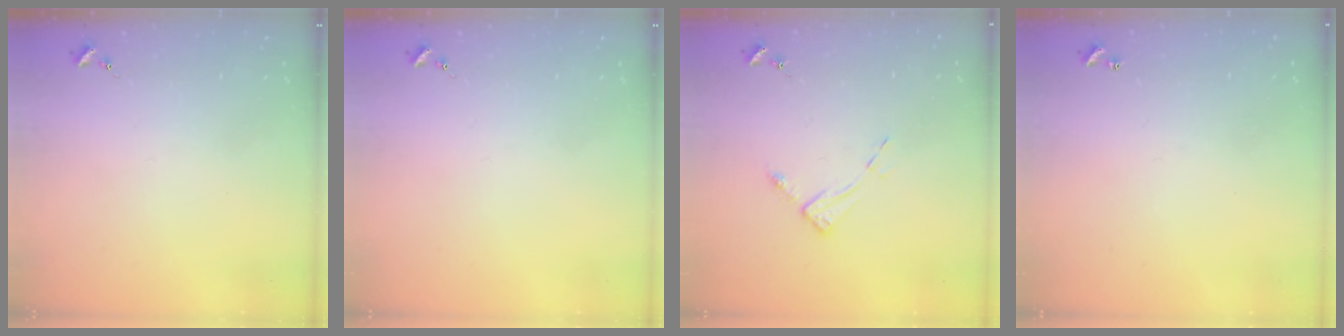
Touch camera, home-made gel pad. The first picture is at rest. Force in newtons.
{"total": 0.0}
{"total": 6.5, "press": 6.5, "slide": 0.5}
{"total": 1.0, "press": 1.0, "slide": 0.2}